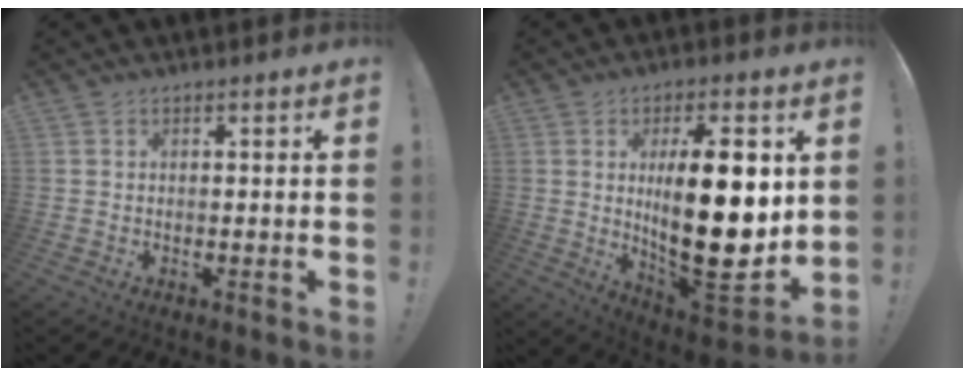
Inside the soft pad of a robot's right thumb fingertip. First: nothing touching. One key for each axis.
{"total": 23.2, "fx": 2.9, "fy": 8.7, "fz": 21.3, "tx": -0.349, "ty": -0.034, "tz": 0.047}